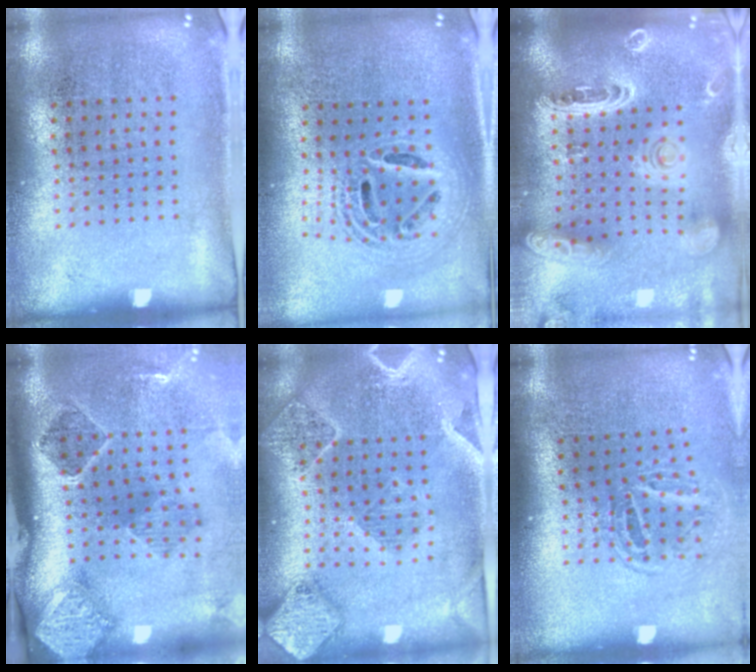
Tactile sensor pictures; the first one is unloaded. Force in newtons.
{"total": 2.1, "press": 1.7, "slide": 1.2}
{"total": 2.8, "press": 2.5, "slide": 1.4}
{"total": 3.0, "press": 1.9, "slide": 2.3}
{"total": 2.3, "press": 2.1, "slide": 0.9}
{"total": 1.6, "press": 1.0, "slide": 1.2}